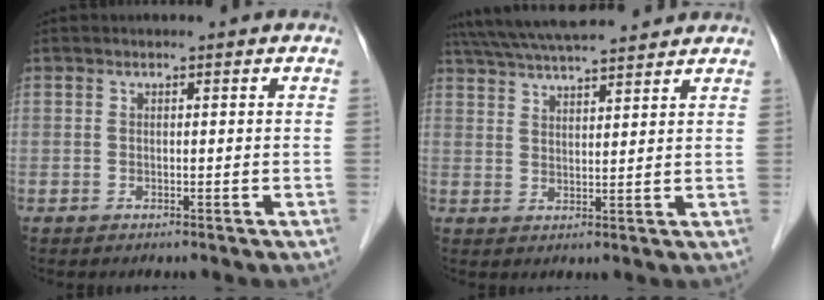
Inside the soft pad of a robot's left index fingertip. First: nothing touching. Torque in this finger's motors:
{"motor_torque": [1.04, -1.10, 0.49, 0.11]}